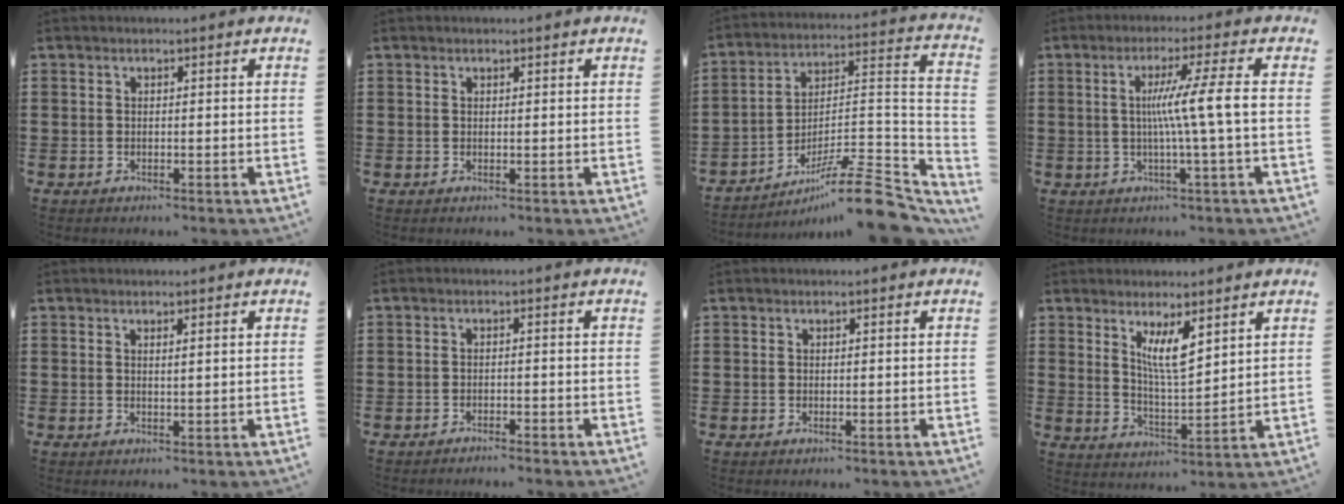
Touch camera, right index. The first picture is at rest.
{"total": 0.0}
{"total": 12.0, "force": [-9.1, 1.3, 7.7], "torque": [-0.109, 0.020, -0.172]}
{"total": 7.6, "force": [-0.4, -1.3, 7.5], "torque": [-0.136, -0.007, -0.018]}
{"total": 0.6, "force": [0.2, -0.1, 0.6], "torque": [-0.010, -0.004, 0.004]}
{"total": 1.3, "force": [-1.3, -0.3, 0.2], "torque": [-0.005, 0.000, -0.027]}
{"total": 0.0}
{"total": 6.1, "force": [3.4, 1.3, 4.8], "torque": [-0.095, -0.010, 0.057]}